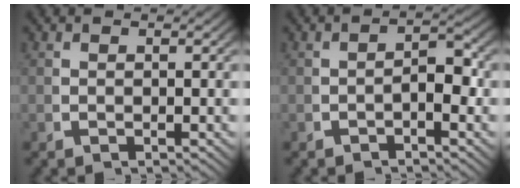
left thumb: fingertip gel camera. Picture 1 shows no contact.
{"total": 2.4, "force": [-0.8, 1.0, 2.1], "torque": [-0.036, -0.004, -0.009]}